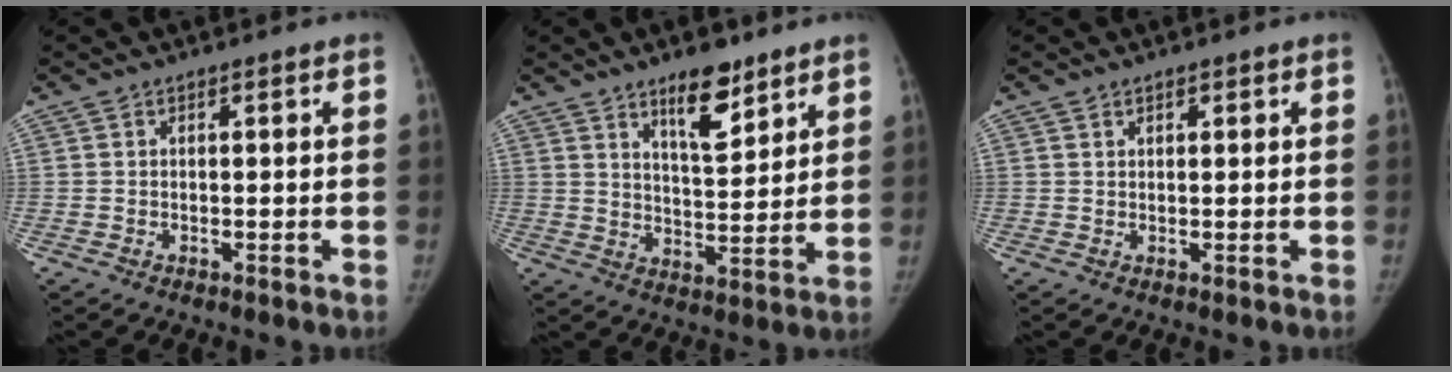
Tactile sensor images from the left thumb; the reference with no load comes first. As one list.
[{"total": 9.2, "force": [6.3, 3.4, 5.8], "torque": [-0.068, -0.046, 0.104]}, {"total": 0.9, "force": [0.6, 0.5, 0.3], "torque": [0.002, -0.003, 0.007]}]